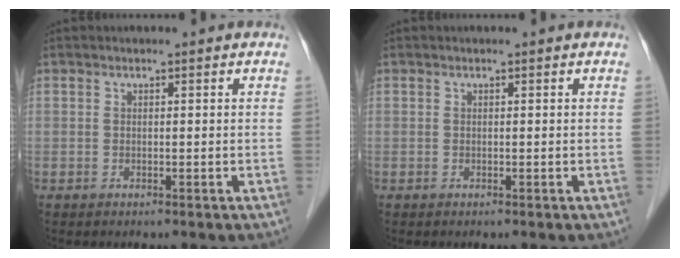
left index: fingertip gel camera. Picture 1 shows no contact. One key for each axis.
{"total": 0.0}